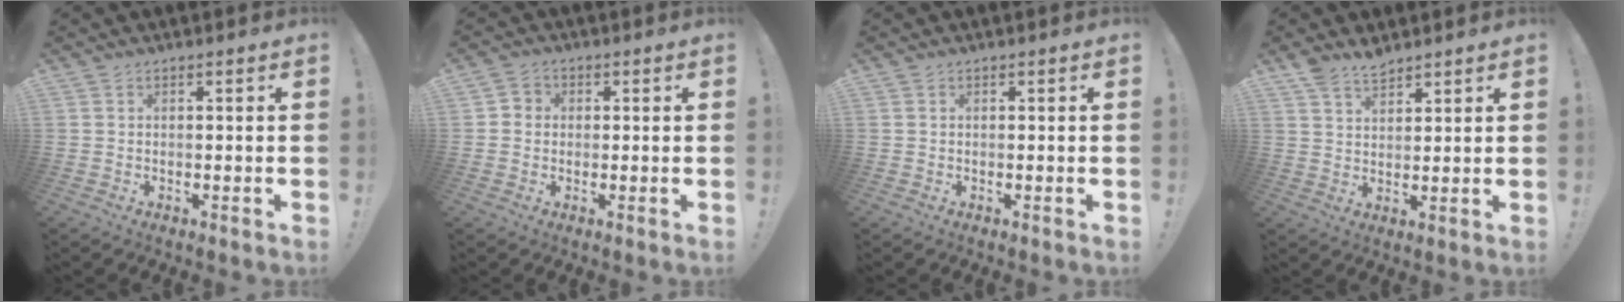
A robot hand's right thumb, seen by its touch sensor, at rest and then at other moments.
{"total": 3.3, "force": [-0.5, 3.1, 1.1], "torque": [-0.016, 0.009, -0.009]}
{"total": 0.0}
{"total": 5.7, "force": [4.8, 2.4, 2.0], "torque": [-0.034, -0.026, 0.090]}